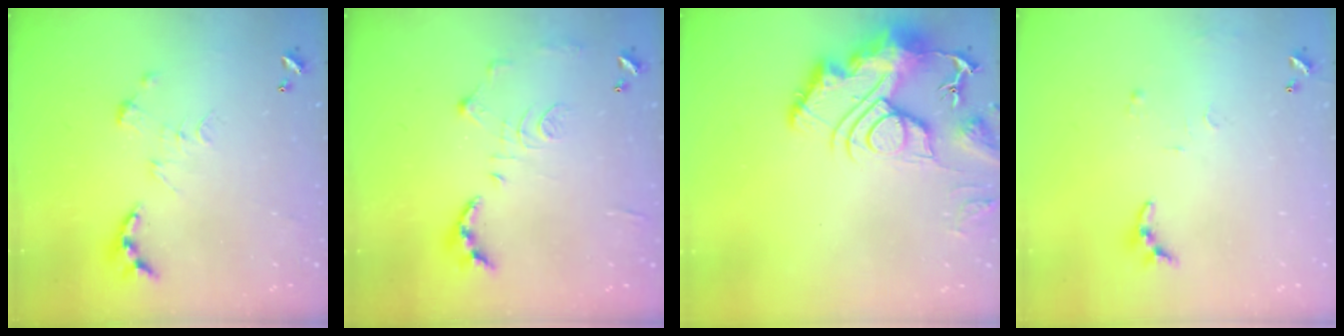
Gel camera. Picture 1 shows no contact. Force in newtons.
{"total": 10.7, "press": 10.6, "slide": 0.5}
{"total": 17.8, "press": 17.8, "slide": 1.8}
{"total": 7.9, "press": 7.9, "slide": 0.5}